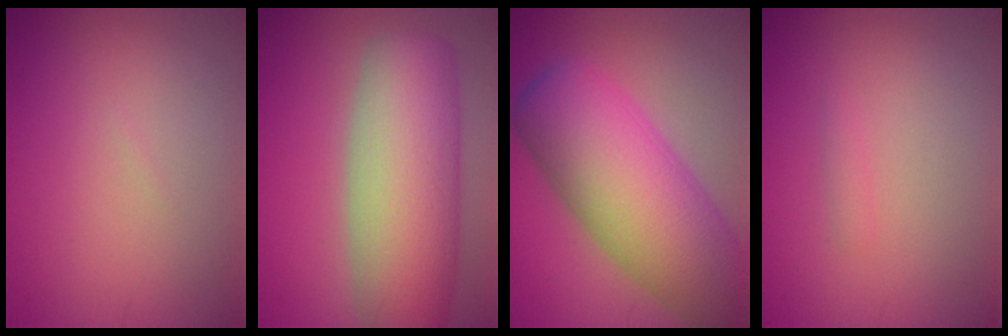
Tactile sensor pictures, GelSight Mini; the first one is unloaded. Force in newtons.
{"total": 11.2, "press": 11.2, "slide": 0.6}
{"total": 12.4, "press": 12.4, "slide": 0.4}
{"total": 0.6, "press": 0.6, "slide": 0.1}